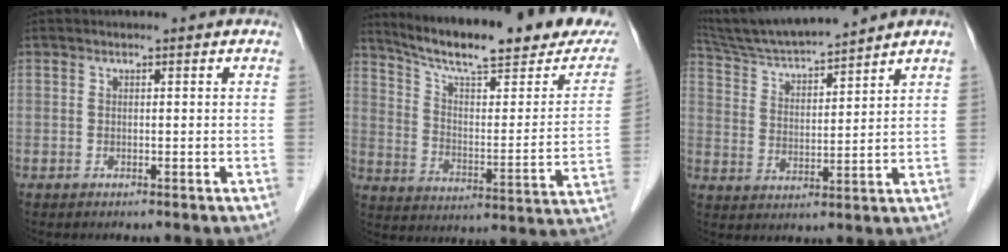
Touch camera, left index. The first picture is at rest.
{"total": 24.9, "force": [21.2, 3.3, 12.5], "torque": [-0.191, -0.037, 0.290]}
{"total": 12.0, "force": [11.2, -0.3, 4.3], "torque": [-0.085, 0.013, 0.204]}